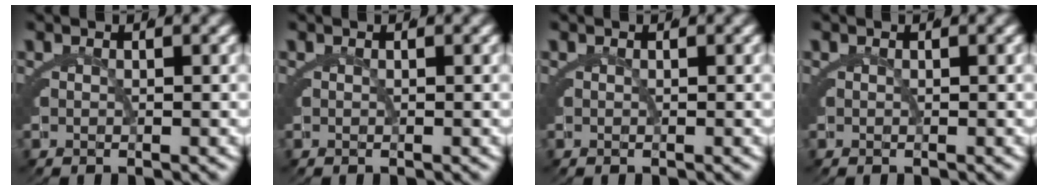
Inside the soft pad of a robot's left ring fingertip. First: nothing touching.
{"total": 0.0}
{"total": 0.0}
{"total": 0.0}